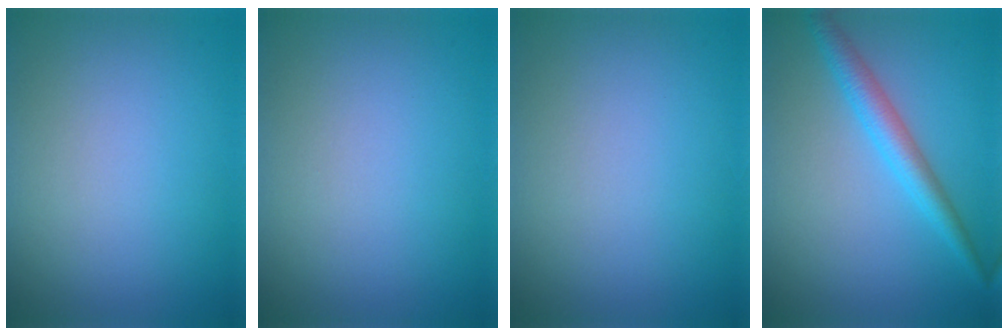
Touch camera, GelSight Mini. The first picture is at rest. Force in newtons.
{"total": 0.0}
{"total": 0.0}
{"total": 3.2, "press": 3.2, "slide": 0.1}